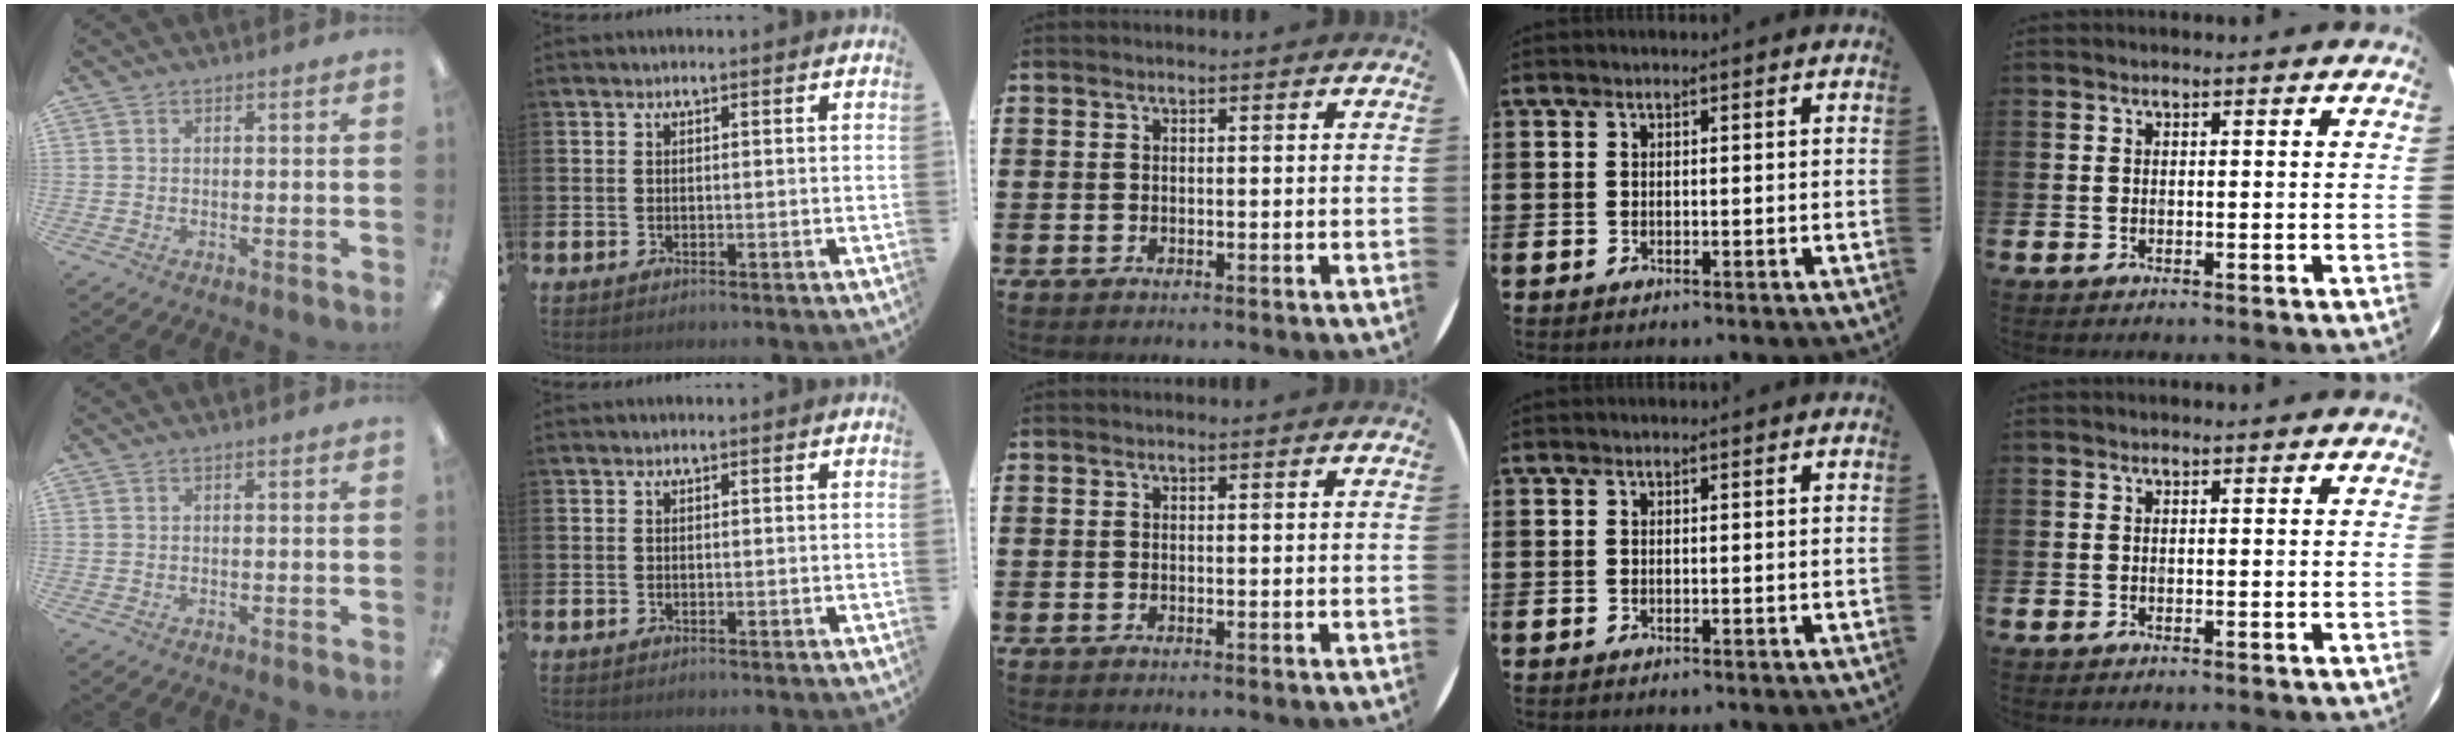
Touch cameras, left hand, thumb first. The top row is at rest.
{}